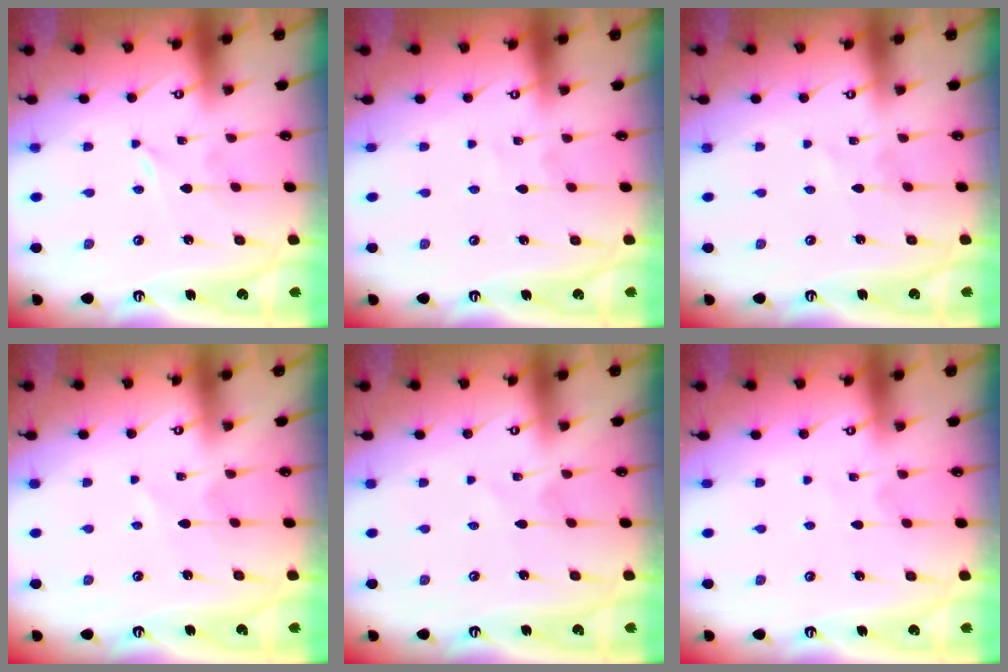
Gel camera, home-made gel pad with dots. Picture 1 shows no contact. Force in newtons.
{"total": 2.7, "press": 2.7, "slide": 0.2}
{"total": 1.2, "press": 1.2, "slide": 0.1}
{"total": 0.6, "press": 0.6, "slide": 0.2}
{"total": 1.8, "press": 1.8, "slide": 0.2}
{"total": 2.0, "press": 2.0, "slide": 0.2}